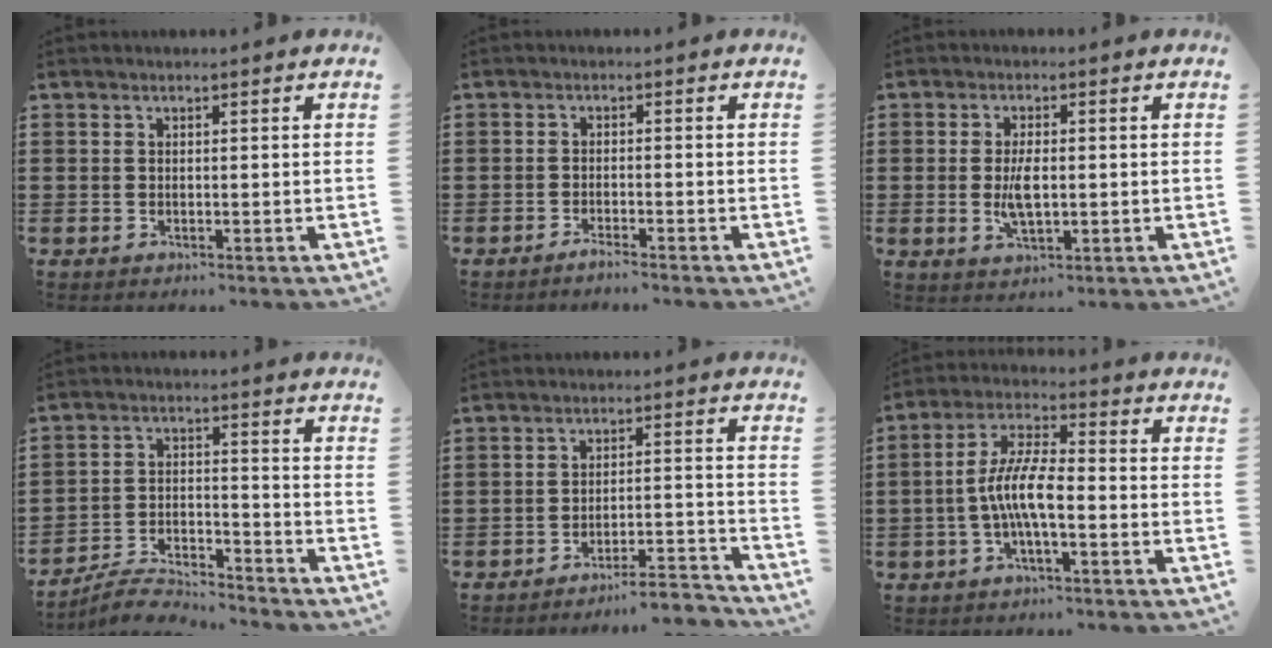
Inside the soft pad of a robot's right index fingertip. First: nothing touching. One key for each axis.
{"total": 1.6, "fx": -1.5, "fy": -0.2, "fz": 0.5, "tx": -0.009, "ty": 0.000, "tz": -0.028}
{"total": 4.6, "fx": -0.3, "fy": 1.9, "fz": 4.2, "tx": -0.092, "ty": -0.003, "tz": -0.010}
{"total": 5.3, "fx": -5.3, "fy": 0.4, "fz": 0.9, "tx": -0.030, "ty": 0.005, "tz": -0.108}
{"total": 4.8, "fx": -4.6, "fy": -0.1, "fz": 1.4, "tx": -0.026, "ty": -0.006, "tz": -0.094}
{"total": 8.0, "fx": -1.9, "fy": 2.3, "fz": 7.4, "tx": -0.161, "ty": -0.005, "tz": -0.042}